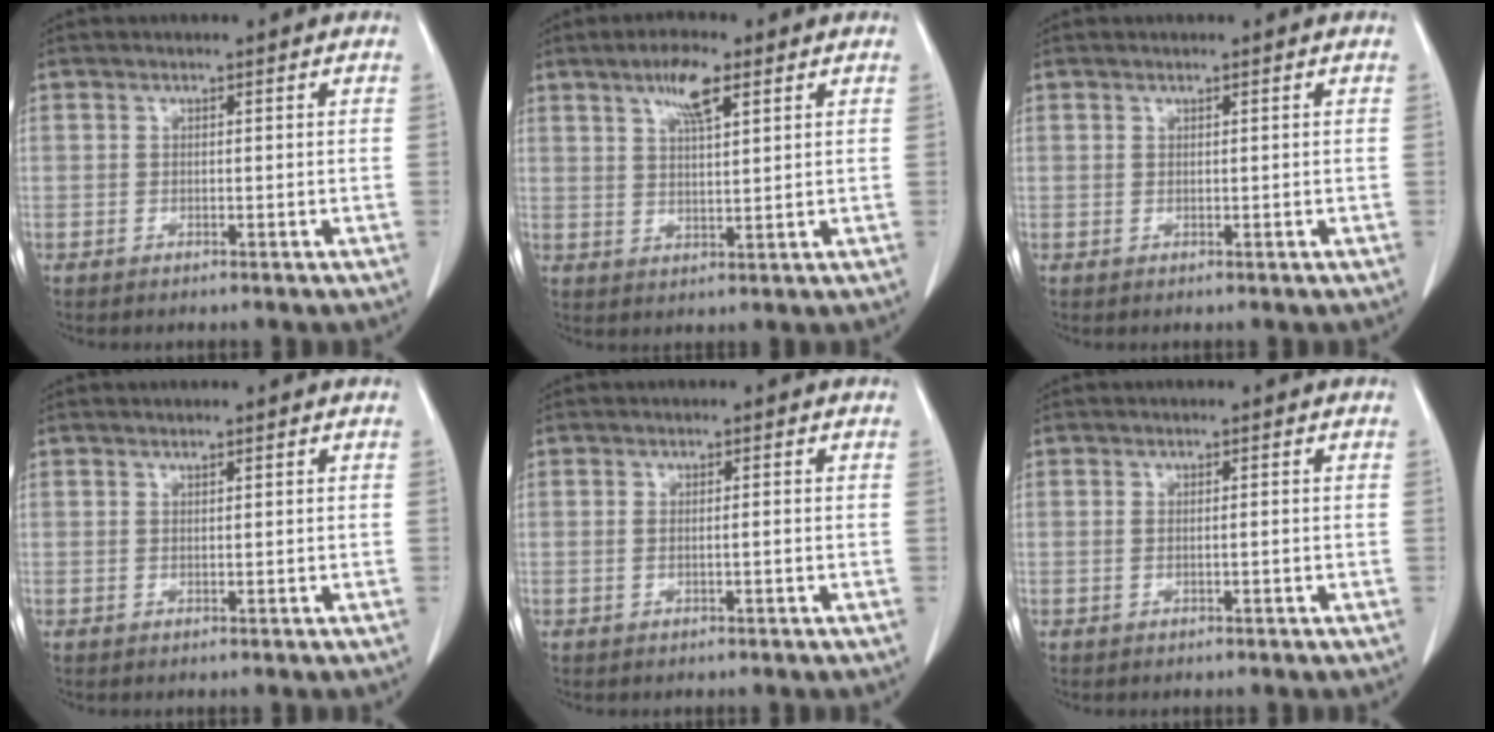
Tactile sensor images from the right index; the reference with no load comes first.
{"total": 6.4, "force": [3.5, 1.7, 5.1], "torque": [-0.097, 0.003, 0.064]}
{"total": 0.0}
{"total": 0.5, "force": [0.4, 0.2, 0.2], "torque": [-0.007, 0.001, 0.010]}
{"total": 1.7, "force": [-0.2, 0.5, 1.6], "torque": [-0.040, 0.007, 0.003]}
{"total": 1.4, "force": [-0.2, 0.5, 1.3], "torque": [-0.035, 0.006, 0.003]}